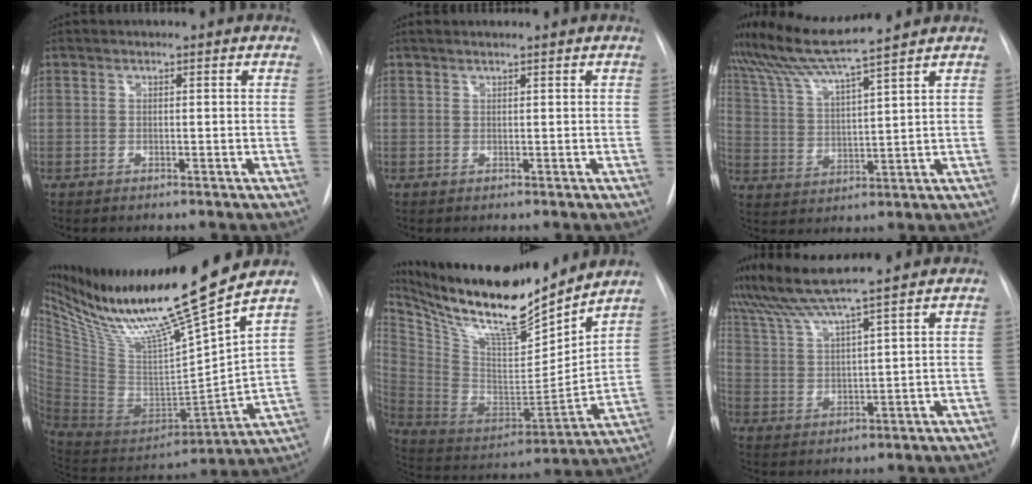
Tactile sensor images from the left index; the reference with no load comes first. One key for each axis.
{"total": 1.4, "fx": 1.1, "fy": -0.2, "fz": 0.8, "tx": -0.008, "ty": 0.016, "tz": 0.021}
{"total": 9.1, "fx": 8.1, "fy": -1.7, "fz": 3.7, "tx": -0.079, "ty": 0.003, "tz": 0.160}
{"total": 24.2, "fx": 18.6, "fy": -0.8, "fz": 15.4, "tx": -0.257, "ty": -0.029, "tz": 0.336}
{"total": 21.3, "fx": 18.5, "fy": 2.6, "fz": 10.3, "tx": -0.210, "ty": -0.021, "tz": 0.325}
{"total": 8.0, "fx": 6.9, "fy": -1.7, "fz": 3.6, "tx": -0.074, "ty": 0.007, "tz": 0.133}